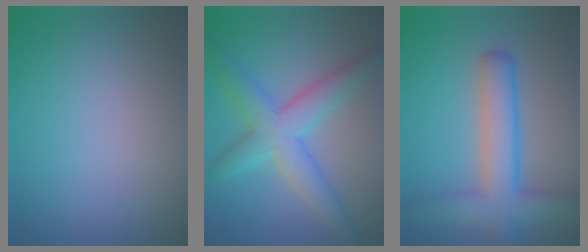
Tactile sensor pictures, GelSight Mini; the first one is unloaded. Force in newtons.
{"total": 4.9, "press": 4.9, "slide": 0.1}
{"total": 5.6, "press": 5.6, "slide": 0.1}